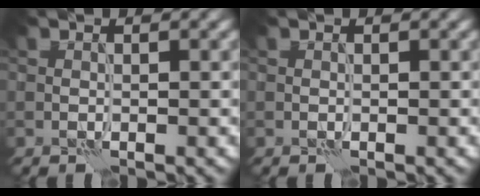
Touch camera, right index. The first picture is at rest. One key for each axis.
{"total": 0.0}